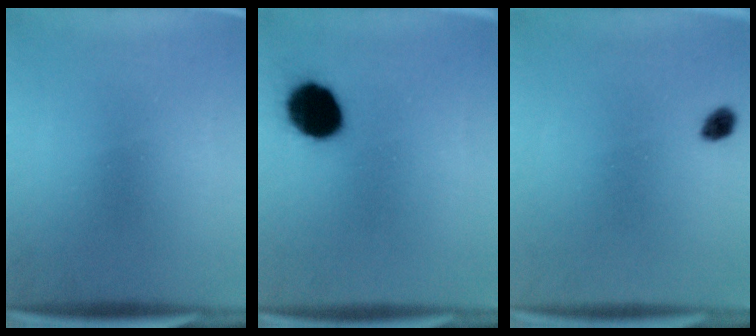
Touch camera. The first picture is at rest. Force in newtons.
{"total": 12.8}
{"total": 2.2}